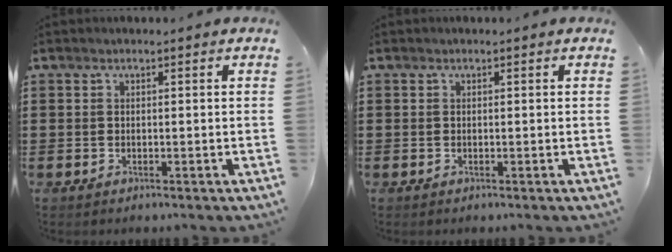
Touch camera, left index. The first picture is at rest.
{"total": 0.0}